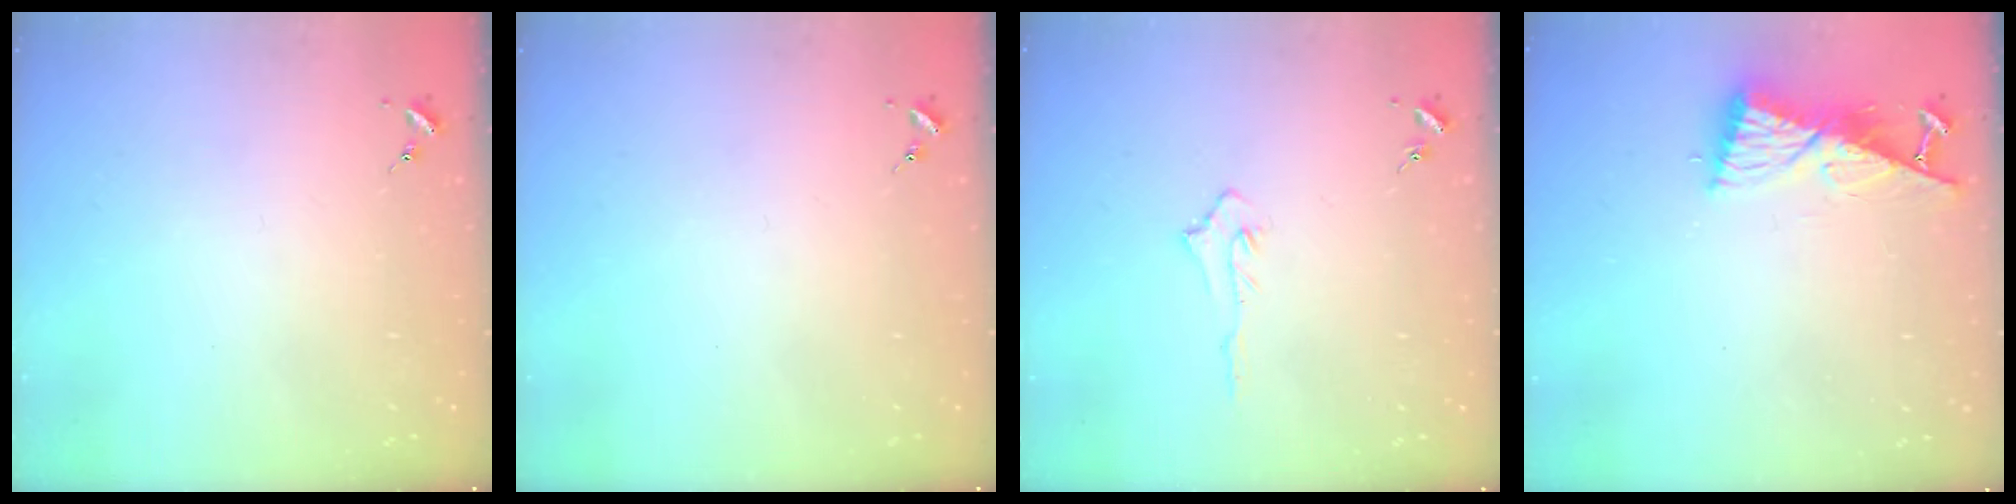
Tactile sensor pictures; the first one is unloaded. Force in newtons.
{"total": 0.0}
{"total": 3.6, "press": 3.5, "slide": 0.7}
{"total": 10.5, "press": 10.4, "slide": 1.2}